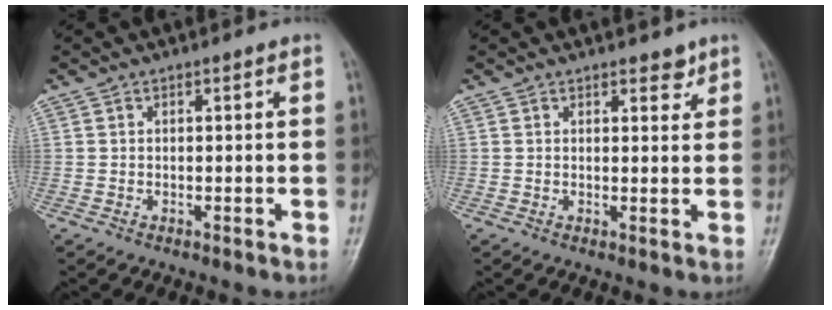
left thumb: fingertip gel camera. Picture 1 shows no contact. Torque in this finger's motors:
{"motor_torque": [-0.21, 0.27, -0.09, 0.16, 0.01]}